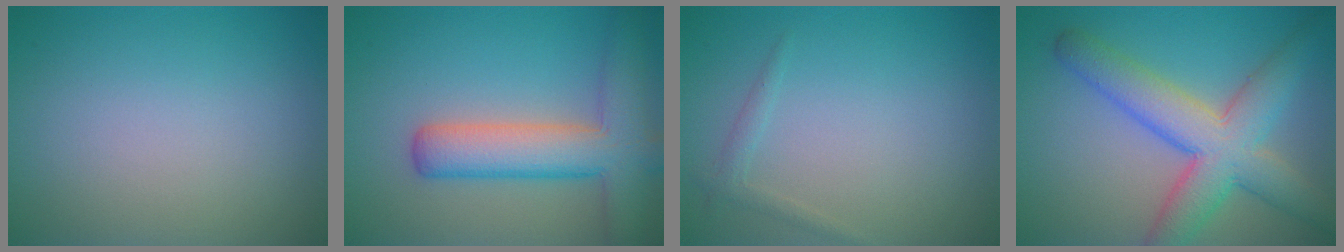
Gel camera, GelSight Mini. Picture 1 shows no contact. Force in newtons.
{"total": 7.2, "press": 7.2, "slide": 0.4}
{"total": 1.0, "press": 1.0, "slide": 0.1}
{"total": 7.7, "press": 7.7, "slide": 0.3}